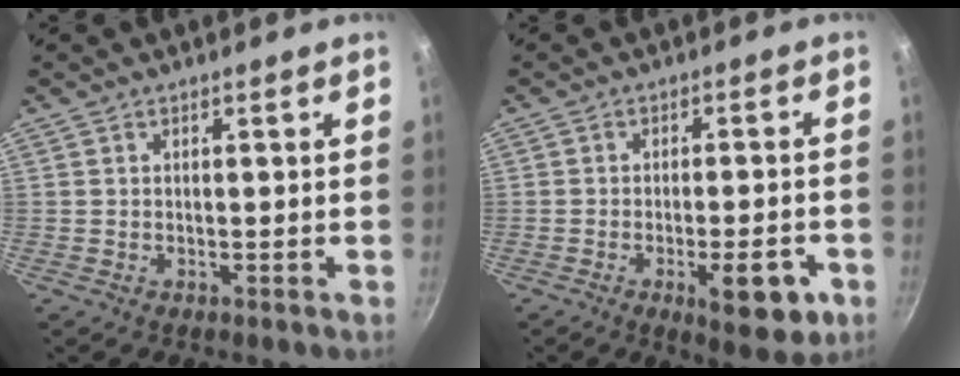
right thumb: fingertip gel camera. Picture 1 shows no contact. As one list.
[{"total": 7.9, "force": [-3.2, 3.4, 6.4], "torque": [-0.056, 0.014, -0.038]}]